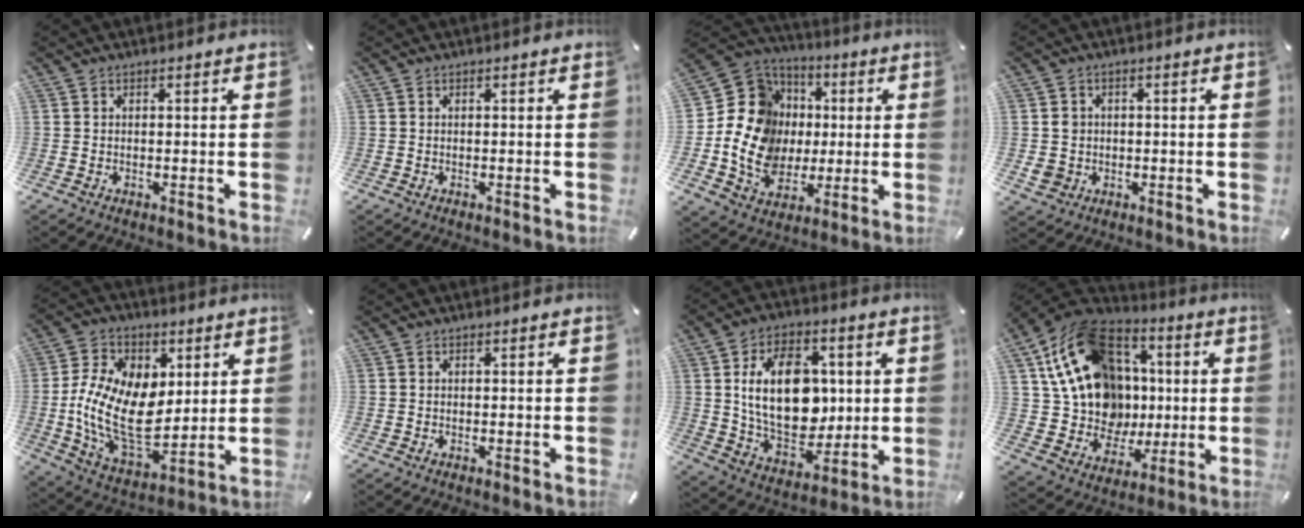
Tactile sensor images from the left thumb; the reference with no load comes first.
{"total": 0.0}
{"total": 18.3, "force": [-1.3, 16.3, 8.2], "torque": [-0.155, 0.001, -0.019]}
{"total": 4.2, "force": [-0.2, 4.2, 0.8], "torque": [-0.019, 0.002, -0.004]}
{"total": 19.5, "force": [1.0, 13.7, 13.9], "torque": [-0.297, -0.012, 0.027]}
{"total": 0.0}
{"total": 18.3, "force": [2.4, 12.6, 13.1], "torque": [-0.236, 0.002, 0.045]}
{"total": 21.6, "force": [4.5, 18.1, 10.8], "torque": [-0.192, -0.028, 0.101]}